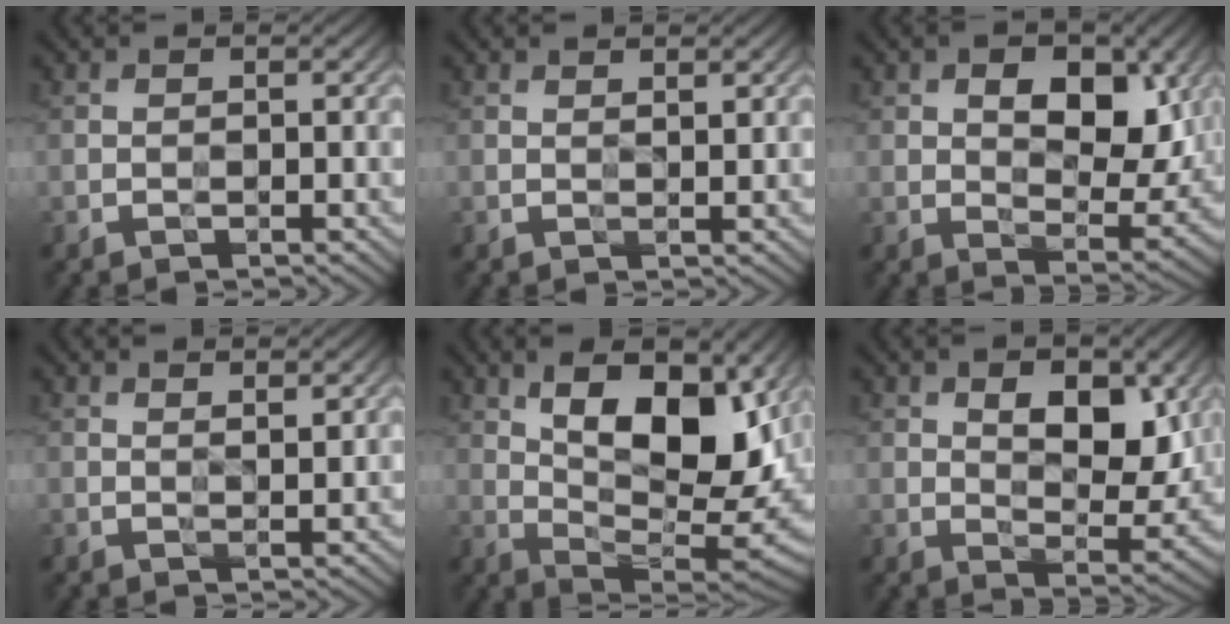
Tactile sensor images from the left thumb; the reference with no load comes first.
{"total": 1.4, "force": [1.4, -0.1, 0.2], "torque": [-0.009, -0.001, 0.019]}
{"total": 10.4, "force": [3.6, 5.7, 7.9], "torque": [-0.127, -0.008, 0.061]}
{"total": 2.1, "force": [2.0, 0.0, 0.7], "torque": [-0.019, -0.001, 0.035]}
{"total": 15.8, "force": [5.7, 6.8, 13.1], "torque": [-0.209, 0.018, 0.097]}
{"total": 9.5, "force": [3.7, 4.7, 7.3], "torque": [-0.121, -0.009, 0.064]}